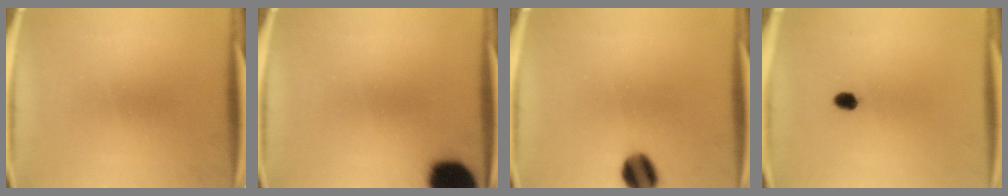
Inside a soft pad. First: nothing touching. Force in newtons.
{"total": 15.9}
{"total": 7.9}
{"total": 2.1}